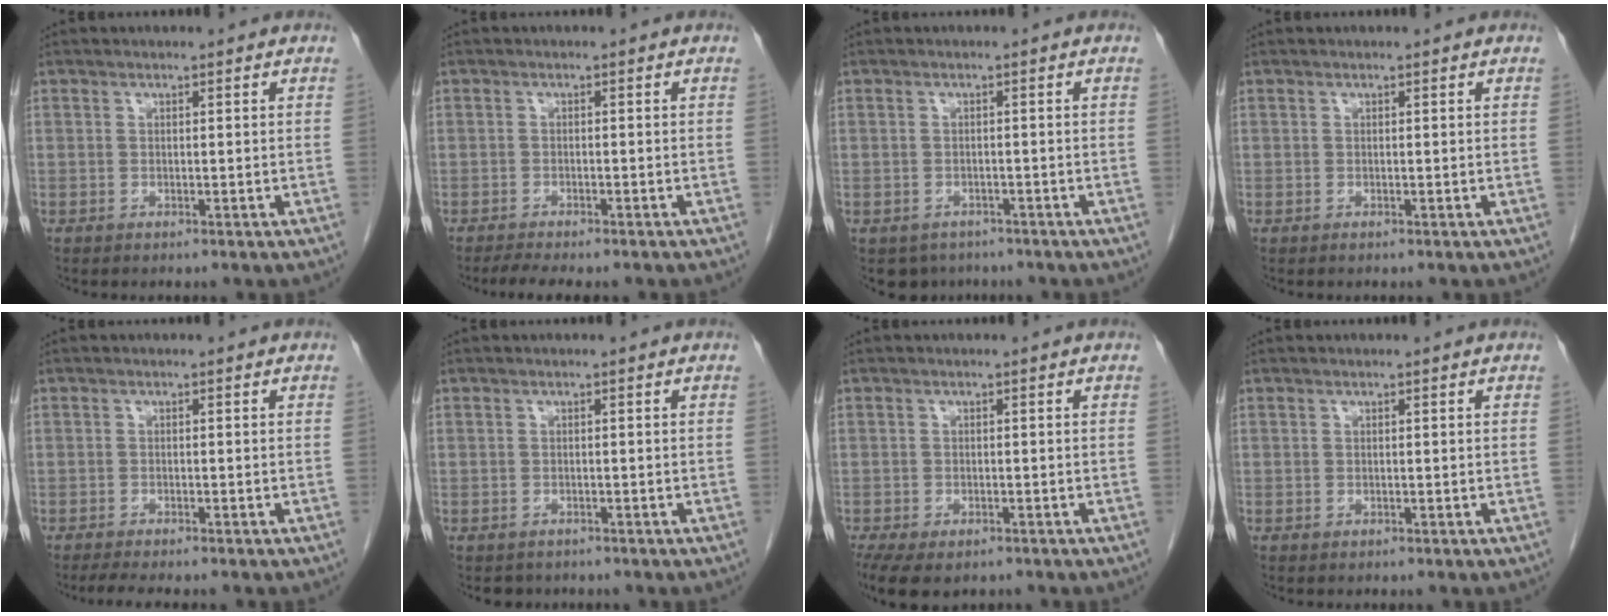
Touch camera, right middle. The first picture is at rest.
{"total": 4.9, "force": [-4.1, 1.0, 2.4], "torque": [-0.035, -0.010, -0.060]}
{"total": 3.9, "force": [-2.9, 2.5, 0.4], "torque": [-0.002, 0.004, -0.040]}
{"total": 0.0}
{"total": 4.2, "force": [-3.5, 0.5, 2.3], "torque": [-0.033, -0.009, -0.051]}
{"total": 1.7, "force": [-1.4, 1.0, 0.0], "torque": [-0.007, 0.001, -0.020]}
{"total": 9.4, "force": [-6.2, 4.9, 5.1], "torque": [-0.113, -0.014, -0.088]}
{"total": 0.0}